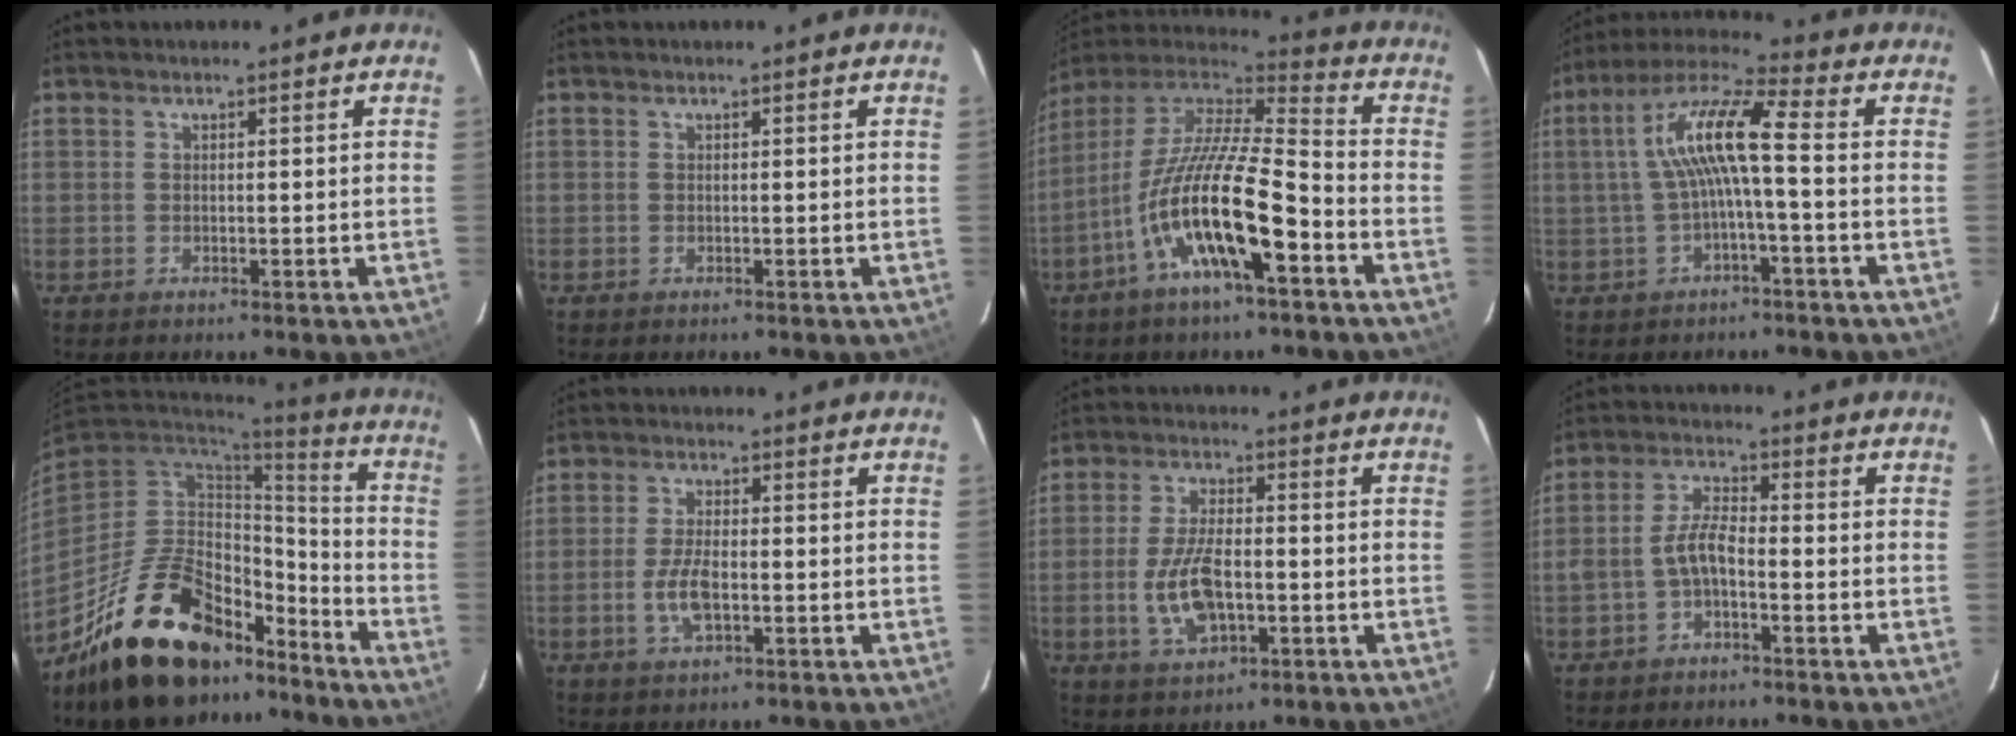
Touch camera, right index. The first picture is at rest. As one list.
[{"total": 0.0}, {"total": 18.8, "force": [-8.2, 4.1, 16.4], "torque": [-0.296, -0.029, -0.158]}, {"total": 10.4, "force": [-0.4, 1.2, 10.3], "torque": [-0.211, 0.024, -0.009]}, {"total": 24.5, "force": [-17.0, 11.9, 13.0], "torque": [-0.251, 0.026, -0.255]}, {"total": 5.6, "force": [-1.6, 2.3, 4.9], "torque": [-0.102, -0.001, -0.030]}, {"total": 9.6, "force": [-2.3, 4.5, 8.2], "torque": [-0.171, -0.003, -0.038]}, {"total": 4.7, "force": [-2.1, 1.6, 3.8], "torque": [-0.084, 0.015, -0.042]}]